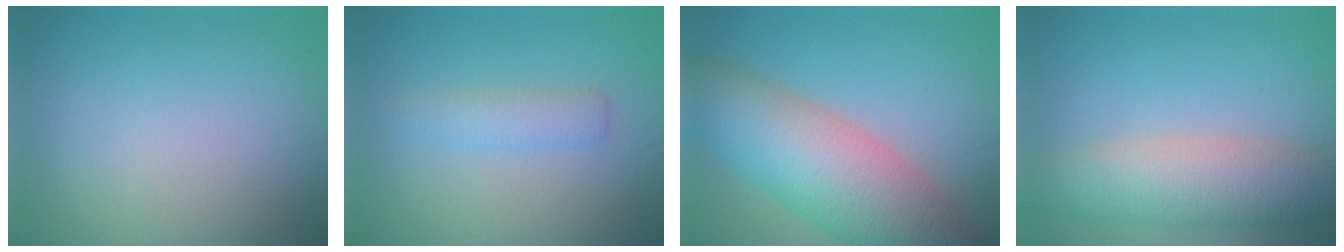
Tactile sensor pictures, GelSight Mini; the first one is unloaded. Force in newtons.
{"total": 2.1, "press": 2.1, "slide": 0.1}
{"total": 10.3, "press": 10.2, "slide": 0.6}
{"total": 6.0, "press": 6.0, "slide": 0.4}